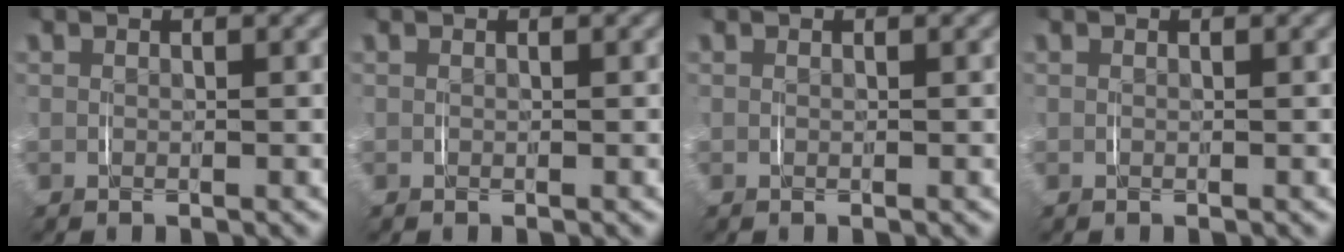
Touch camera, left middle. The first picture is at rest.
{"total": 0.0}
{"total": 0.0}
{"total": 0.0}